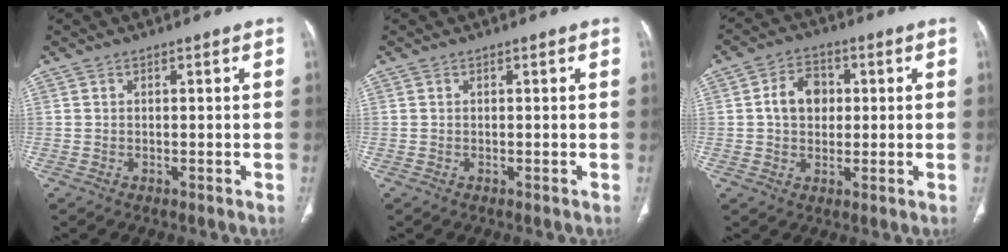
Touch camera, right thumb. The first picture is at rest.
{"total": 0.0}
{"total": 7.3, "force": [0.9, 5.6, 4.6], "torque": [-0.055, 0.010, 0.011]}